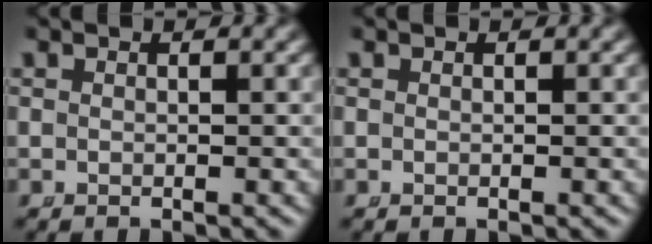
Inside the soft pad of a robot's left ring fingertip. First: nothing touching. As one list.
[{"total": 0.0}]